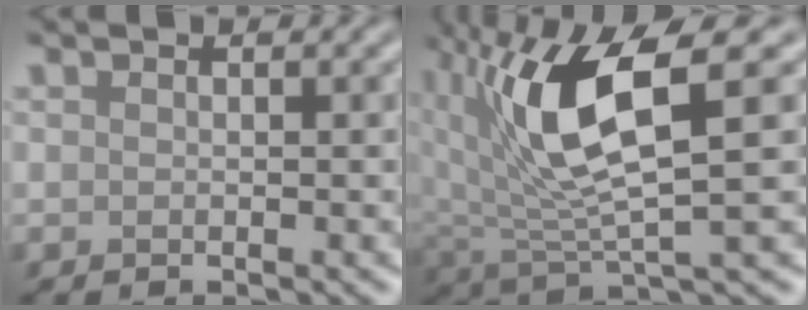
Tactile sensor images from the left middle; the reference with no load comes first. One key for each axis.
{"total": 8.9, "fx": 2.6, "fy": 2.8, "fz": 8.0, "tx": -0.166, "ty": 0.000, "tz": 0.048}